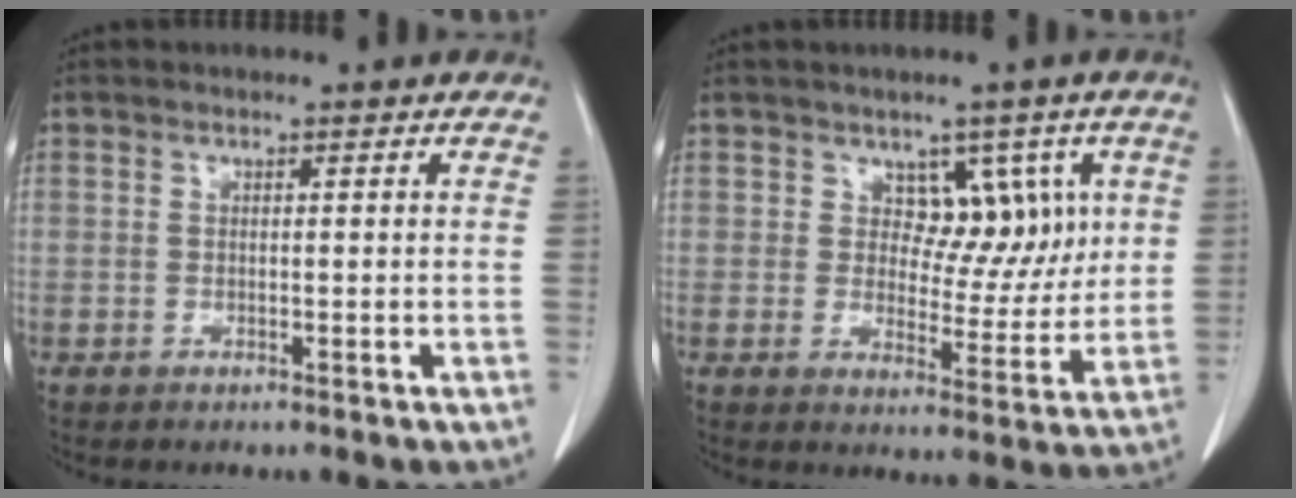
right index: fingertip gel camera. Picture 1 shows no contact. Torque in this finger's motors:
{"motor_torque": [0.02, 0.35, 0.00, 0.00]}